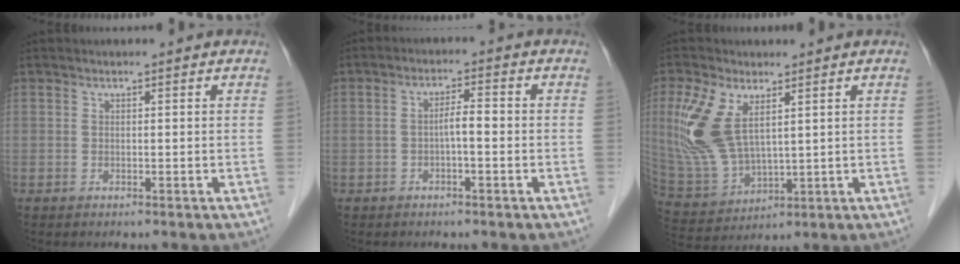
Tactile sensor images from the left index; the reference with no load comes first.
{"total": 3.2, "force": [-0.7, 0.5, 3.1], "torque": [-0.050, 0.010, -0.011]}
{"total": 10.6, "force": [3.6, 4.8, 8.7], "torque": [-0.215, -0.001, 0.085]}